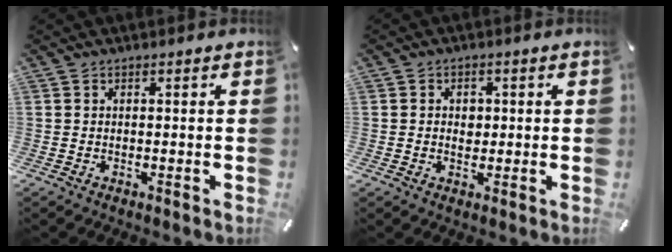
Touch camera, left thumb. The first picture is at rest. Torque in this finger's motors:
{"motor_torque": [-0.03, -0.04, 0.00, -0.01, -0.06]}